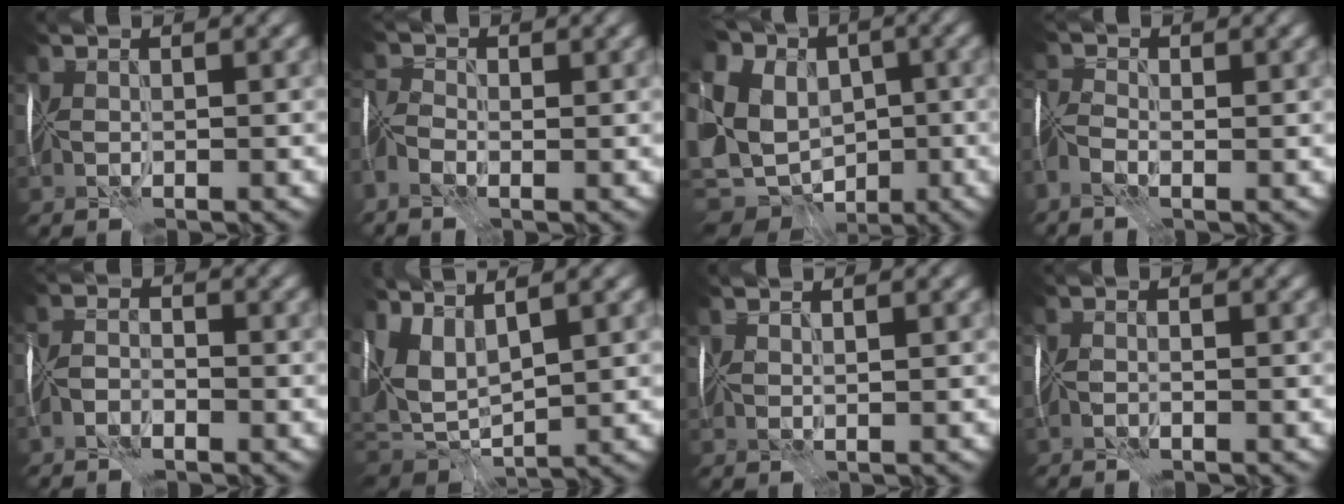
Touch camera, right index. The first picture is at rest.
{"total": 3.5, "force": [-1.6, 2.0, 2.4], "torque": [-0.053, -0.003, -0.036]}
{"total": 18.6, "force": [-1.1, 15.8, 9.8], "torque": [-0.226, 0.008, -0.043]}
{"total": 2.7, "force": [-1.5, 1.3, 1.8], "torque": [-0.048, -0.001, -0.033]}
{"total": 1.3, "force": [-1.1, 0.4, 0.5], "torque": [-0.010, 0.011, -0.030]}
{"total": 6.0, "force": [2.6, 2.9, 4.6], "torque": [-0.107, 0.000, 0.052]}
{"total": 1.1, "force": [1.1, -0.2, 0.0], "torque": [-0.001, 0.003, 0.021]}
{"total": 0.7, "force": [-0.5, -0.4, 0.0], "torque": [-0.003, 0.000, -0.015]}